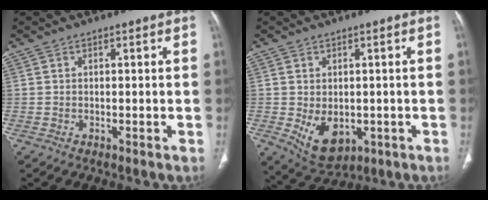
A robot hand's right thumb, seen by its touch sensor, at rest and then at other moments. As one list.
[{"total": 7.9, "force": [-1.5, 5.4, 5.6], "torque": [-0.071, -0.009, -0.003]}]